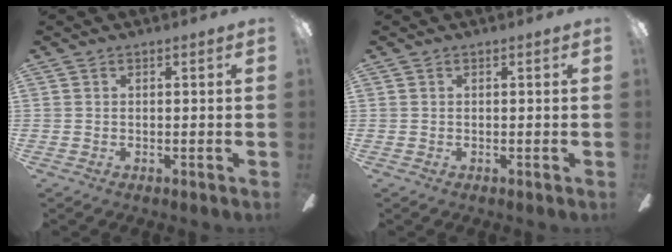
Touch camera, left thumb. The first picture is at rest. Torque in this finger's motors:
{"motor_torque": [0.00, 0.00, -0.25, 0.19, 0.00]}